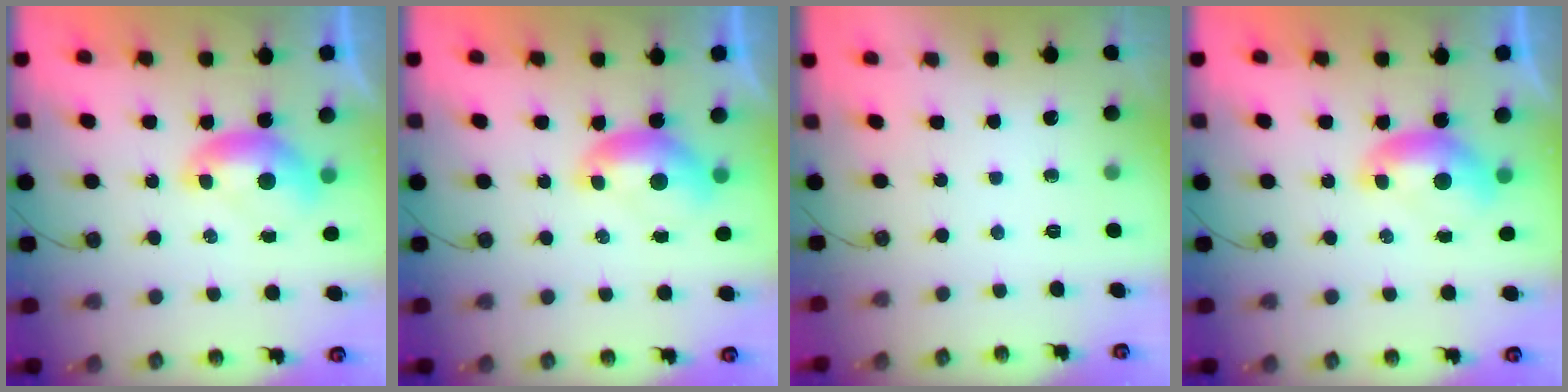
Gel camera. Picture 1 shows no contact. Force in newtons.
{"total": 0.0}
{"total": 0.0}
{"total": 0.0}